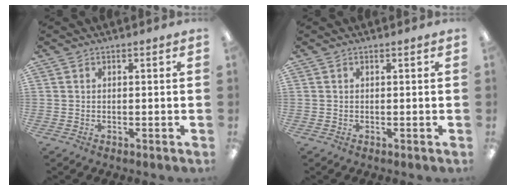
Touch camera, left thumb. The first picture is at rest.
{"total": 0.0}